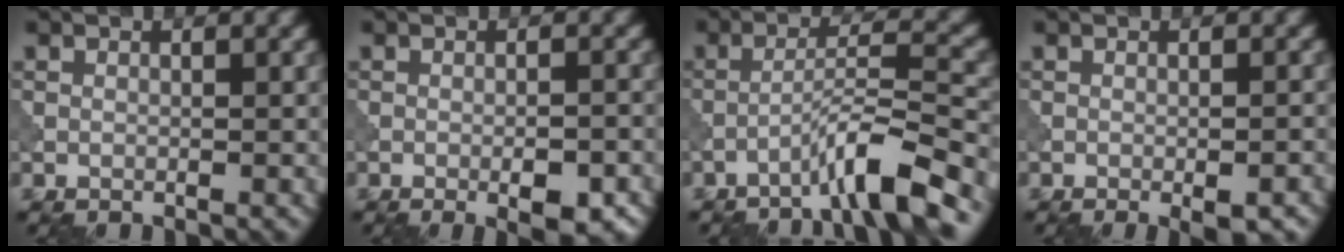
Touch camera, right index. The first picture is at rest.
{"total": 3.7, "force": [-1.8, 1.1, 3.0], "torque": [-0.043, 0.004, -0.021]}
{"total": 5.5, "force": [-3.8, 0.2, 4.0], "torque": [-0.062, 0.022, -0.076]}
{"total": 3.0, "force": [-1.7, 0.7, 2.3], "torque": [-0.035, -0.001, -0.020]}